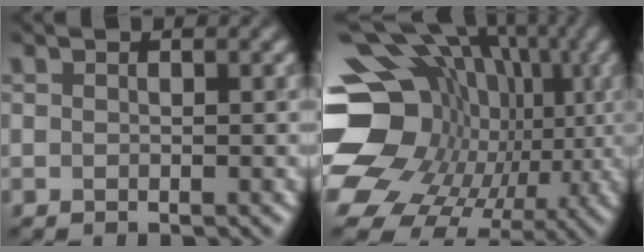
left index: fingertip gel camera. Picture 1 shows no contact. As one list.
[{"total": 19.5, "force": [-0.4, 16.2, 10.8], "torque": [-0.177, 0.011, -0.015]}]